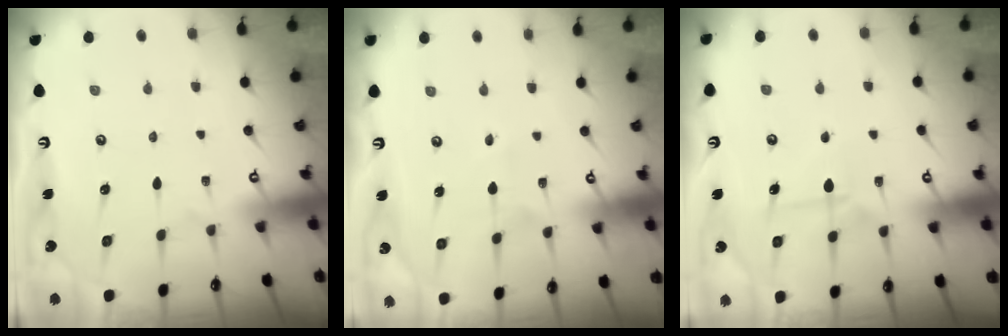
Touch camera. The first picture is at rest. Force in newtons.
{"total": 2.1, "press": 2.1, "slide": 0.2}
{"total": 6.8, "press": 6.7, "slide": 0.8}